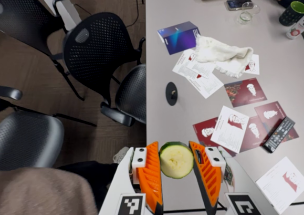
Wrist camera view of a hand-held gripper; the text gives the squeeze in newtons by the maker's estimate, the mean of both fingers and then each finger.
{"total": 9.0, "left": 8.7, "right": 9.2}